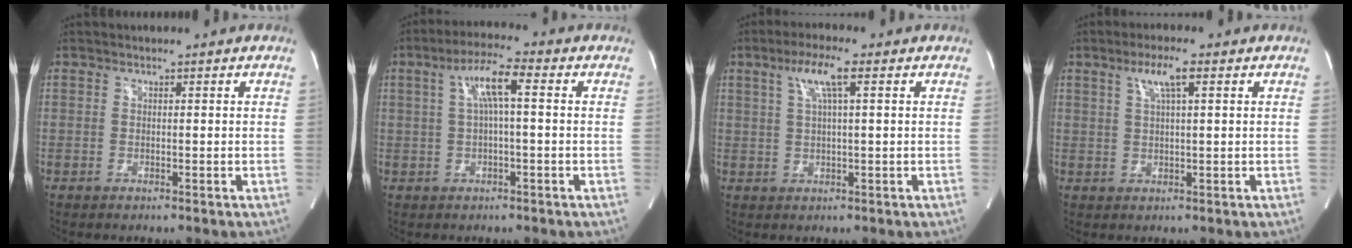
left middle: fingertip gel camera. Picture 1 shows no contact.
{"total": 6.4, "force": [1.3, 0.7, 6.2], "torque": [-0.118, 0.022, 0.024]}
{"total": 5.4, "force": [2.3, 0.3, 4.9], "torque": [-0.097, 0.011, 0.043]}
{"total": 4.3, "force": [2.0, 0.3, 3.8], "torque": [-0.074, 0.006, 0.038]}